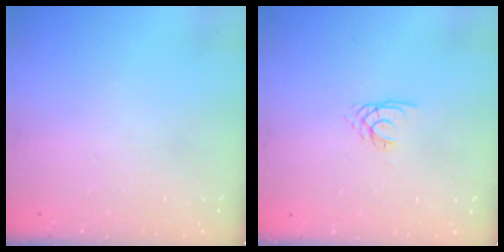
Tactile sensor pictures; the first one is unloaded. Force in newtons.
{"total": 2.2, "press": 2.2, "slide": 0.3}